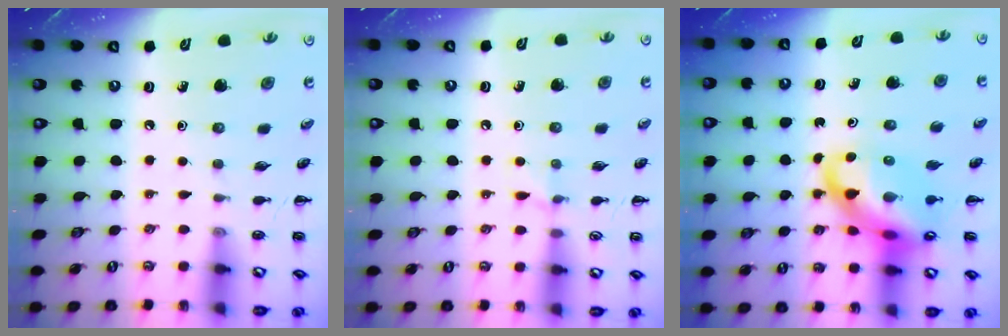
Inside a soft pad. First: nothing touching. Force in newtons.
{"total": 5.0, "press": 4.7, "slide": 1.6}
{"total": 14.8, "press": 14.3, "slide": 4.0}